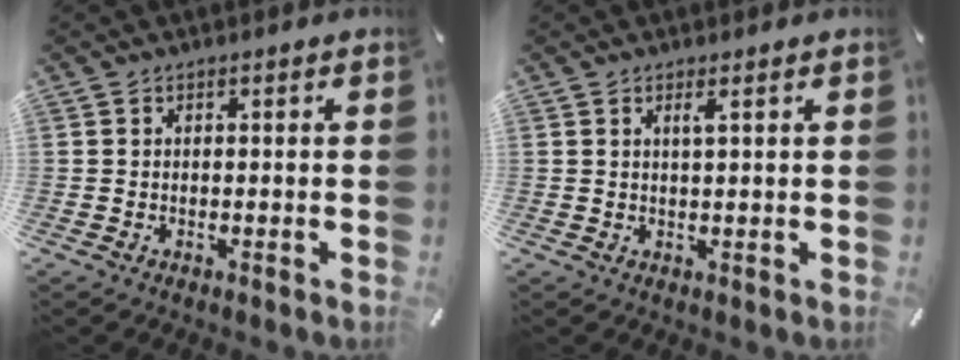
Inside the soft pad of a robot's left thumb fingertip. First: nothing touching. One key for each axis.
{"total": 1.9, "fx": 1.0, "fy": 0.0, "fz": 1.6, "tx": -0.033, "ty": -0.002, "tz": 0.017}